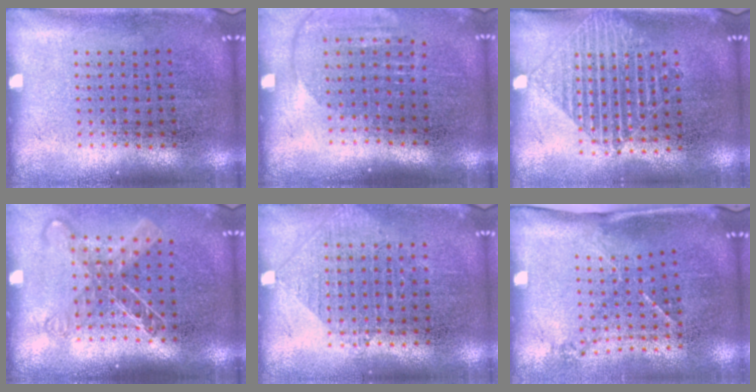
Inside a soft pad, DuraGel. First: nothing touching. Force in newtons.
{"total": 1.5, "press": 1.3, "slide": 0.6}
{"total": 1.3, "press": 1.1, "slide": 0.6}
{"total": 1.5, "press": 1.2, "slide": 0.8}
{"total": 0.9, "press": 0.9, "slide": 0.2}
{"total": 1.5, "press": 1.0, "slide": 1.2}